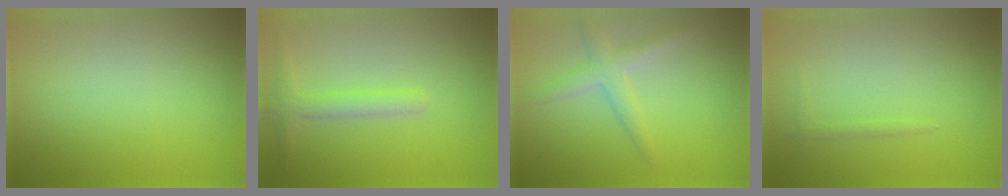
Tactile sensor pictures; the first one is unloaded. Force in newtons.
{"total": 2.0, "press": 2.0, "slide": 0.1}
{"total": 2.5, "press": 2.5, "slide": 0.0}
{"total": 0.6, "press": 0.6, "slide": 0.1}